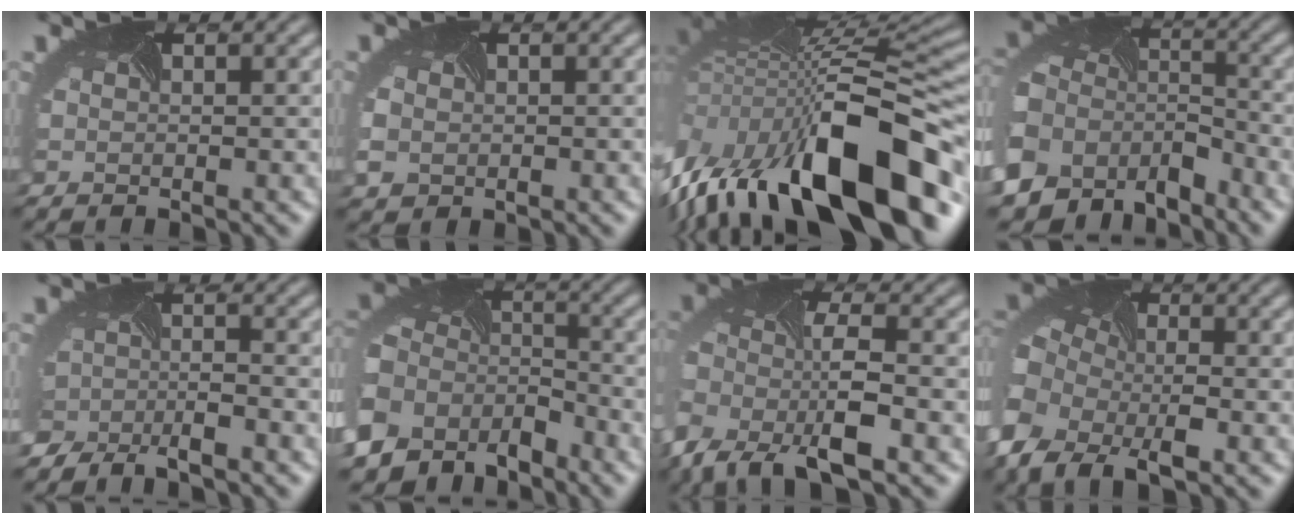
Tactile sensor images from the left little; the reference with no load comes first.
{"total": 2.2, "force": [-0.6, 1.9, 0.9], "torque": [-0.028, -0.006, -0.010]}
{"total": 18.0, "force": [-6.8, 8.1, 14.6], "torque": [-0.260, -0.037, -0.096]}
{"total": 10.0, "force": [-6.3, 6.8, 3.8], "torque": [-0.104, -0.035, -0.102]}
{"total": 3.9, "force": [-3.1, 1.7, 1.8], "torque": [-0.017, -0.022, -0.048]}
{"total": 9.7, "force": [-6.1, 6.7, 3.5], "torque": [-0.099, -0.036, -0.101]}
{"total": 8.6, "force": [-5.2, 3.0, 6.1], "torque": [-0.125, -0.015, -0.100]}
{"total": 10.7, "force": [-4.8, 6.9, 6.7], "torque": [-0.153, -0.032, -0.087]}